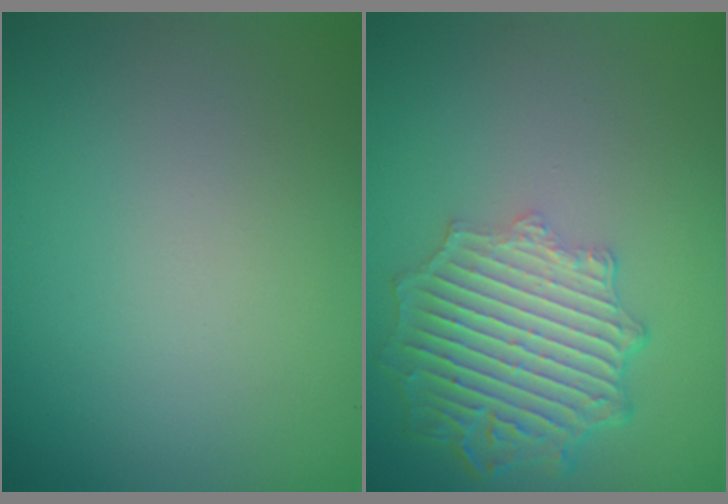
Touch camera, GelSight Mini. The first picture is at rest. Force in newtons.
{"total": 6.4, "press": 4.9, "slide": 4.1}